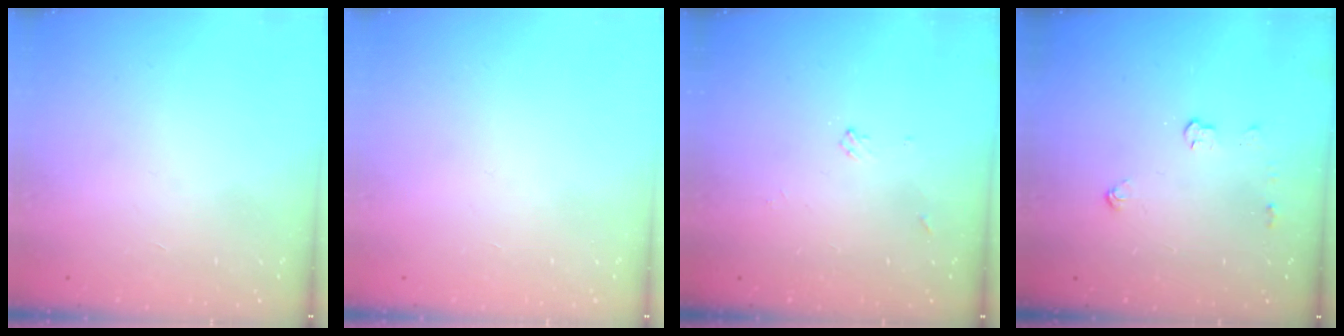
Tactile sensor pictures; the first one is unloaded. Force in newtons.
{"total": 0.0}
{"total": 3.9, "press": 3.9, "slide": 0.2}
{"total": 3.9, "press": 3.9, "slide": 0.2}